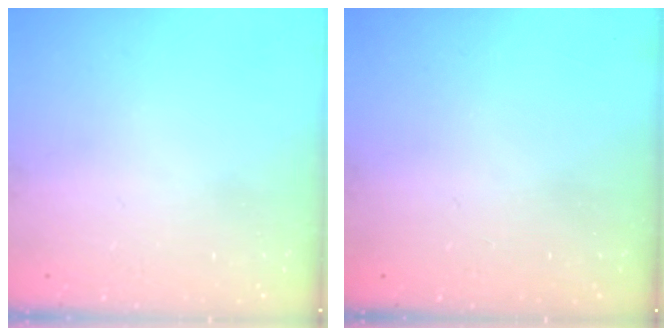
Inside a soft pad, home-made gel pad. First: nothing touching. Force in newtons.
{"total": 0.0}